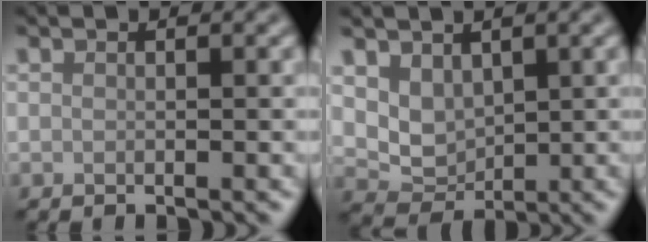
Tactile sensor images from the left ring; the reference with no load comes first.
{"total": 2.6, "force": [1.3, 1.8, 1.3], "torque": [-0.034, -0.010, 0.029]}